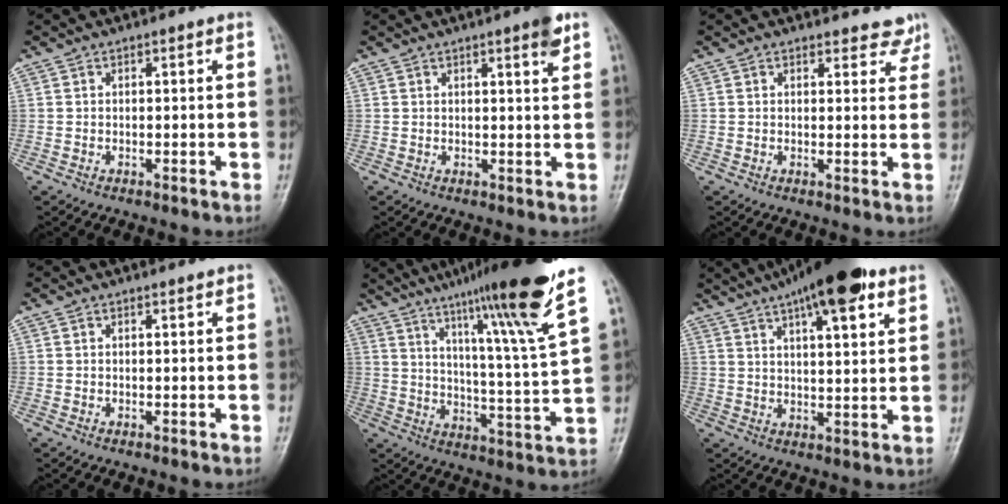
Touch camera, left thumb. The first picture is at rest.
{"total": 3.7, "force": [2.3, 0.4, 2.8], "torque": [-0.034, -0.012, 0.029]}
{"total": 4.6, "force": [4.2, 1.9, 0.4], "torque": [0.029, -0.025, 0.033]}
{"total": 0.6, "force": [0.5, 0.0, 0.2], "torque": [-0.005, -0.005, 0.007]}
{"total": 20.9, "force": [13.8, 0.4, 15.8], "torque": [-0.224, -0.061, 0.205]}
{"total": 16.3, "force": [9.9, 4.6, 12.1], "torque": [-0.172, -0.019, 0.152]}